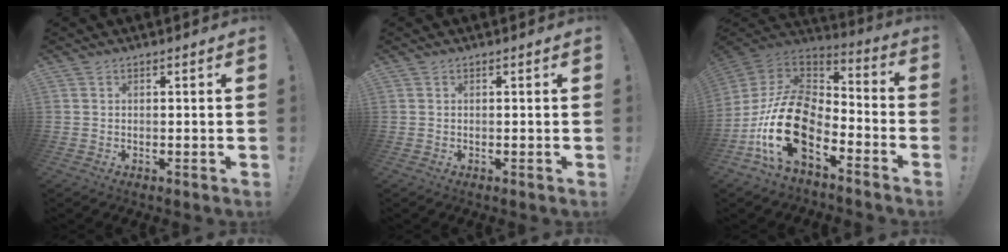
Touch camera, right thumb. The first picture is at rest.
{"total": 0.0}
{"total": 21.8, "force": [-8.7, 12.2, 15.9], "torque": [-0.335, 0.038, -0.146]}